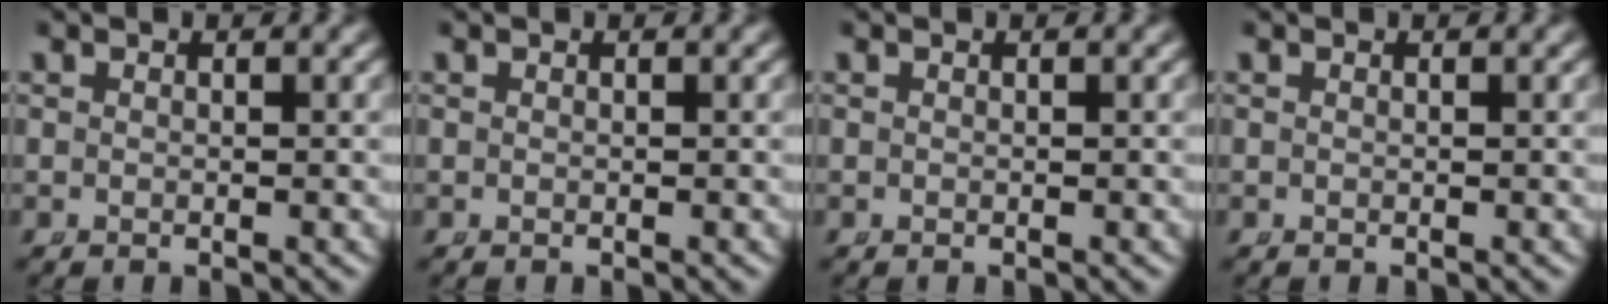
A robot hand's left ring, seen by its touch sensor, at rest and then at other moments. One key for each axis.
{"total": 0.0}
{"total": 0.0}
{"total": 0.0}